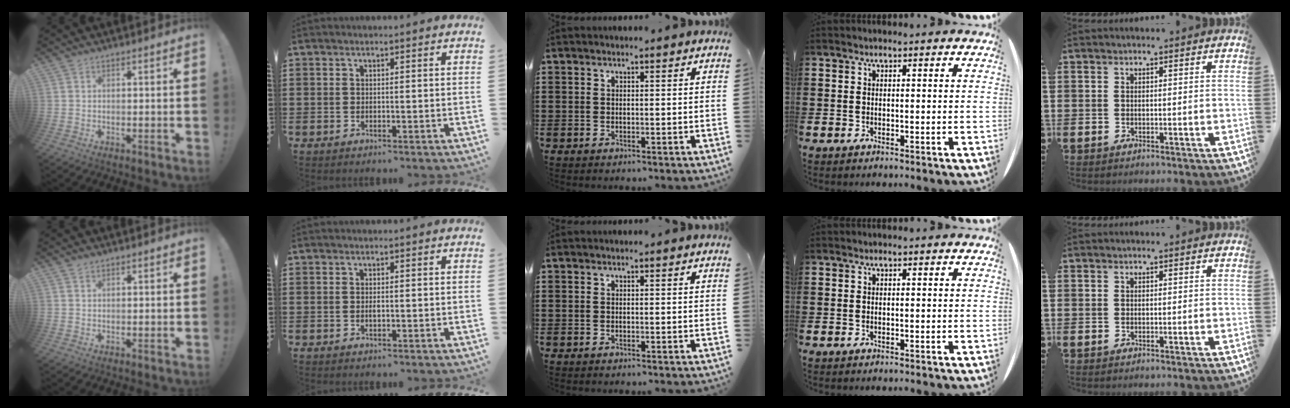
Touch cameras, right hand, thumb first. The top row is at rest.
{"thumb": {"total": 0.7, "force": [0.6, 0.2, 0.3], "torque": [-0.004, 0.000, 0.012]}, "index": {"total": 0.8, "force": [-0.1, 0.2, 0.8], "torque": [-0.015, -0.001, -0.002]}}